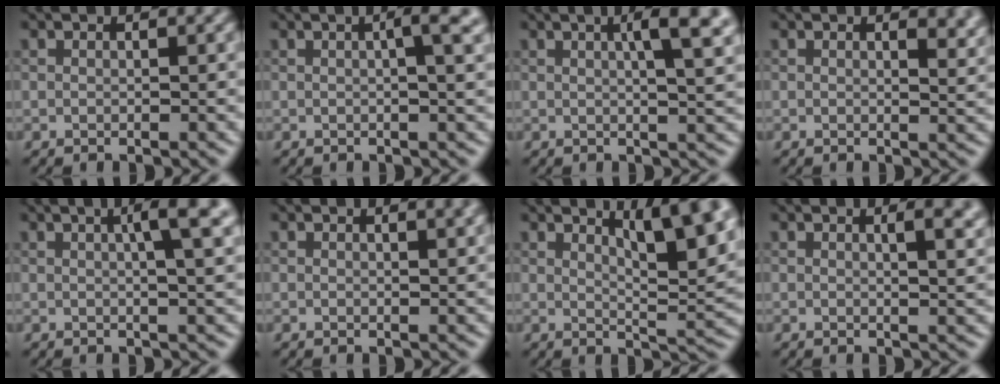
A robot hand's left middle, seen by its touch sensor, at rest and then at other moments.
{"total": 3.8, "force": [0.7, 1.0, 3.6], "torque": [-0.040, 0.014, 0.005]}
{"total": 5.7, "force": [1.8, 1.5, 5.2], "torque": [-0.051, 0.016, 0.017]}
{"total": 2.1, "force": [1.3, 0.8, 1.5], "torque": [-0.016, -0.006, 0.022]}
{"total": 4.8, "force": [1.4, 0.9, 4.5], "torque": [-0.057, 0.011, 0.019]}
{"total": 2.0, "force": [1.2, 0.7, 1.4], "torque": [-0.009, 0.003, 0.013]}
{"total": 6.9, "force": [3.6, 1.7, 5.7], "torque": [-0.067, 0.003, 0.059]}
{"total": 3.3, "force": [1.4, 1.2, 2.7], "torque": [-0.022, 0.004, 0.018]}